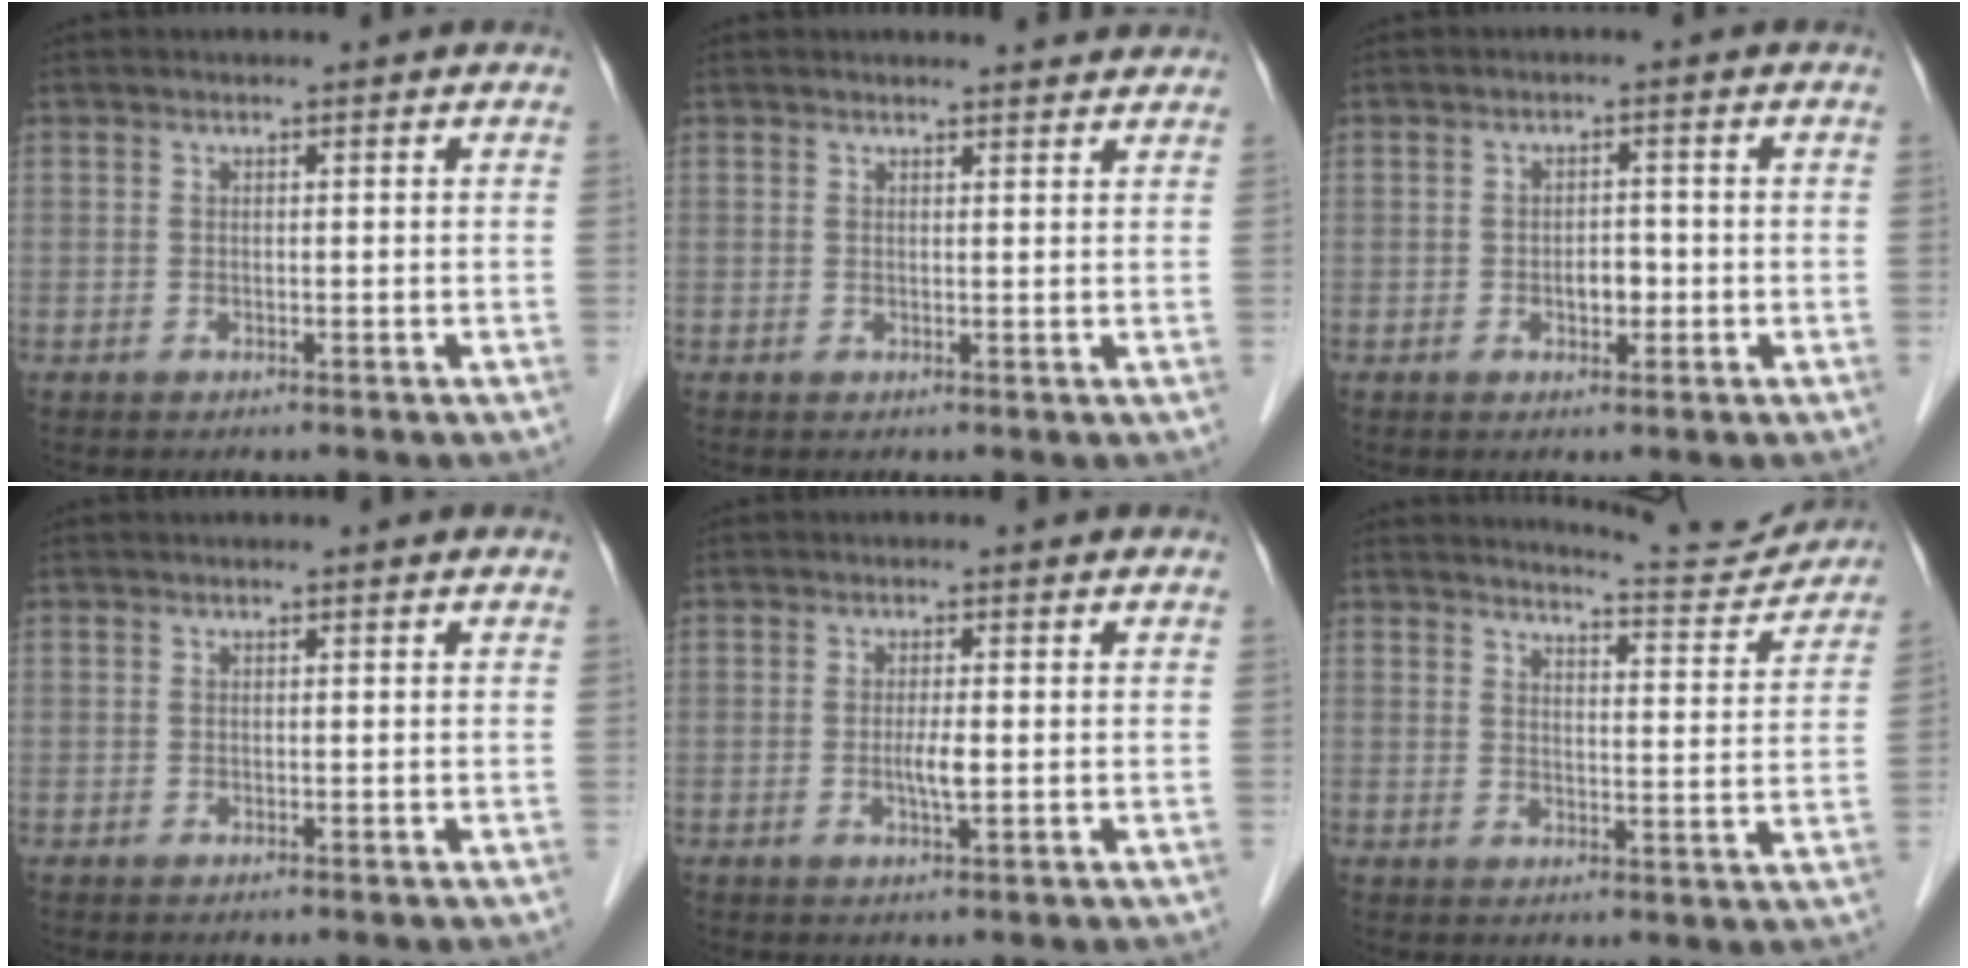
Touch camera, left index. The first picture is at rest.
{"total": 3.4, "force": [3.4, 0.4, 0.4], "torque": [-0.012, 0.002, 0.033]}
{"total": 2.4, "force": [-0.7, 1.4, 1.8], "torque": [-0.027, 0.004, -0.007]}
{"total": 0.0}
{"total": 2.3, "force": [-0.2, 0.2, 2.2], "torque": [-0.045, -0.004, -0.003]}
{"total": 8.7, "force": [8.7, 0.0, 0.1], "torque": [-0.004, -0.020, 0.107]}